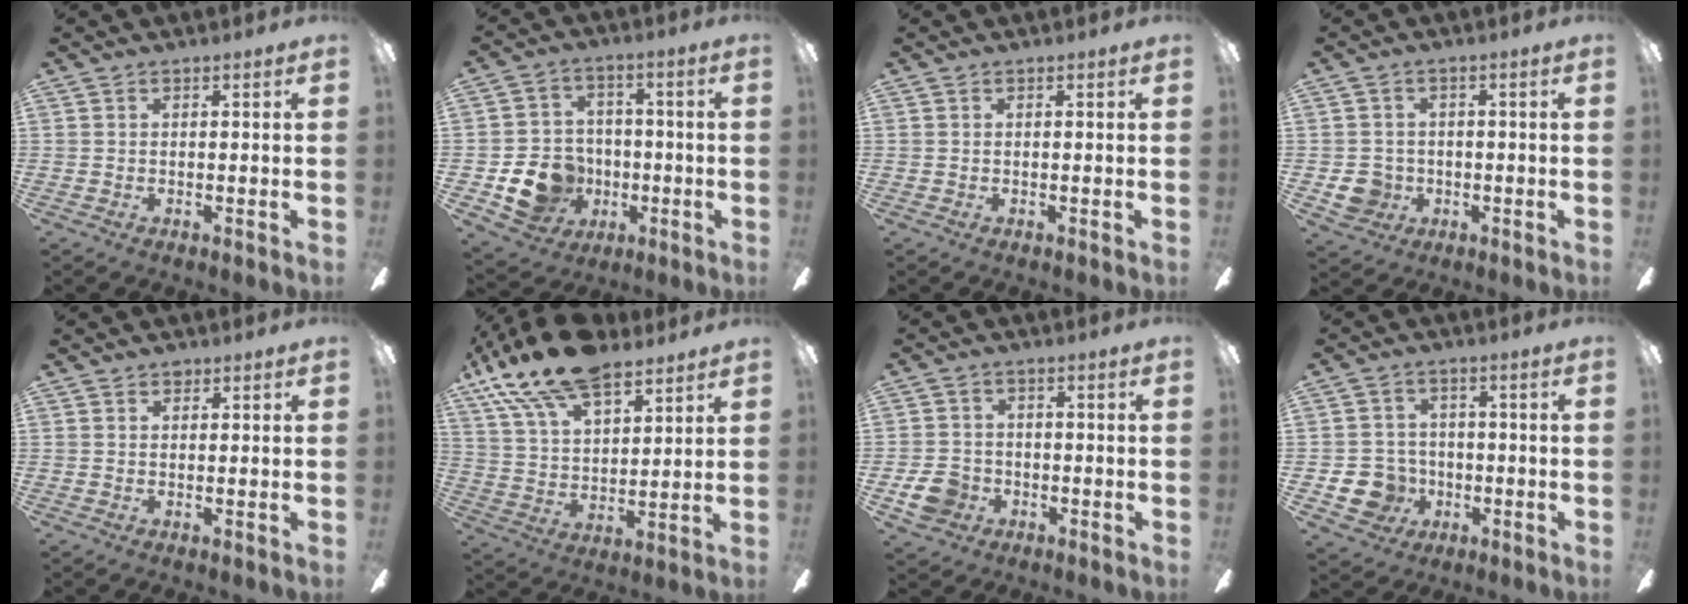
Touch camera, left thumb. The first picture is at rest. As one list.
[{"total": 13.3, "force": [-4.4, 11.2, 5.7], "torque": [-0.122, 0.033, -0.069]}, {"total": 0.0}, {"total": 5.7, "force": [-1.1, 5.3, 1.9], "torque": [-0.035, 0.010, -0.018]}, {"total": 1.2, "force": [0.8, 0.7, 0.5], "torque": [-0.003, -0.001, 0.014]}, {"total": 17.7, "force": [12.7, 7.5, 9.8], "torque": [-0.197, -0.057, 0.227]}, {"total": 6.8, "force": [-2.4, 5.7, 3.0], "torque": [-0.068, 0.016, -0.045]}, {"total": 8.9, "force": [-2.6, 7.9, 3.1], "torque": [-0.084, 0.022, -0.042]}]